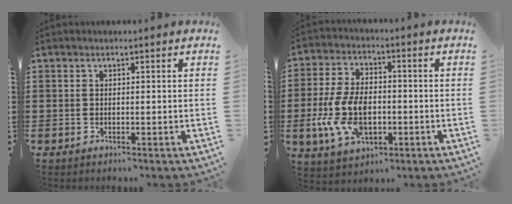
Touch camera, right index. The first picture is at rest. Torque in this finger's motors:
{"motor_torque": [2.14, 0.00, 1.05, 0.21]}